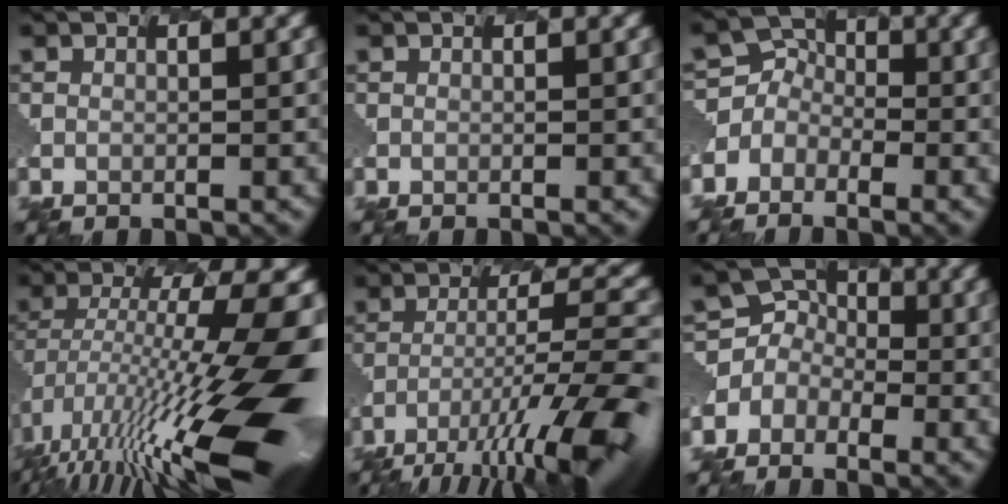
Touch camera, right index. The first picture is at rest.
{"total": 0.0}
{"total": 3.6, "force": [-2.2, 2.8, -0.3], "torque": [-0.006, 0.011, -0.049]}
{"total": 13.8, "force": [-4.5, 3.2, 12.6], "torque": [-0.240, 0.004, -0.079]}
{"total": 11.9, "force": [-7.9, 2.2, 8.7], "torque": [-0.170, -0.001, -0.123]}
{"total": 4.1, "force": [-2.2, 3.5, -0.2], "torque": [-0.005, 0.013, -0.057]}